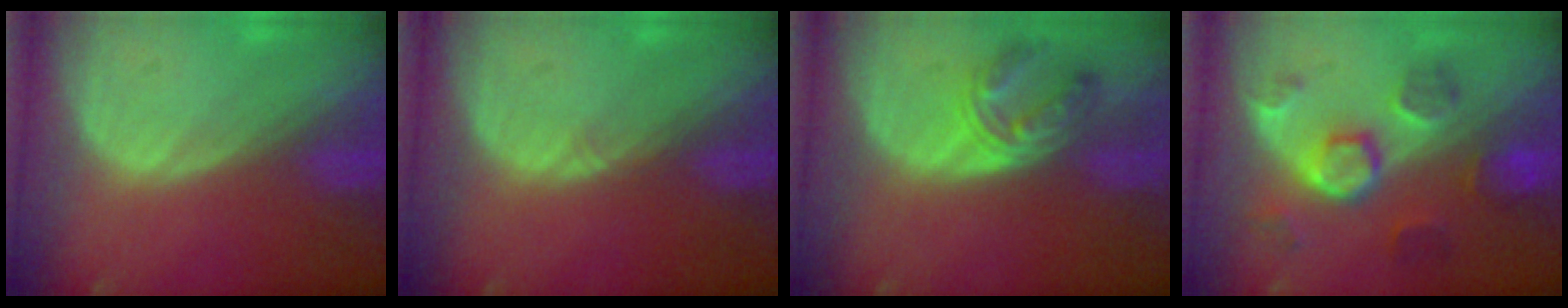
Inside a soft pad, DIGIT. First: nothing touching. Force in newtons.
{"total": 0.5, "press": 0.5, "slide": 0.1}
{"total": 5.5, "press": 5.4, "slide": 1.0}
{"total": 8.6, "press": 7.7, "slide": 3.8}